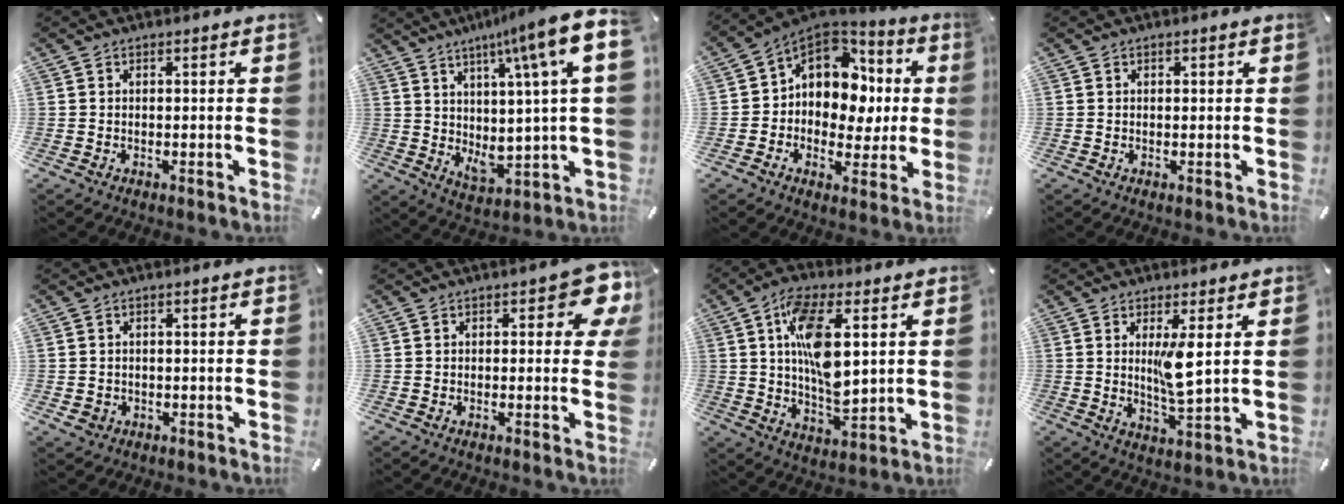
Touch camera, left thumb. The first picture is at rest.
{"total": 15.5, "force": [6.3, 2.9, 13.9], "torque": [-0.211, -0.053, 0.087]}
{"total": 13.0, "force": [2.9, 10.8, 6.6], "torque": [-0.095, -0.025, 0.062]}
{"total": 0.6, "force": [0.1, 0.3, 0.5], "torque": [-0.009, 0.002, 0.001]}
{"total": 1.8, "force": [-0.4, 1.7, 0.6], "torque": [-0.014, 0.005, -0.010]}
{"total": 8.0, "force": [2.7, 3.7, 6.5], "torque": [-0.079, -0.010, 0.041]}
{"total": 13.9, "force": [3.6, 6.5, 11.8], "torque": [-0.213, -0.006, 0.060]}
{"total": 7.5, "force": [1.8, 1.6, 7.1], "torque": [-0.130, -0.020, 0.021]}